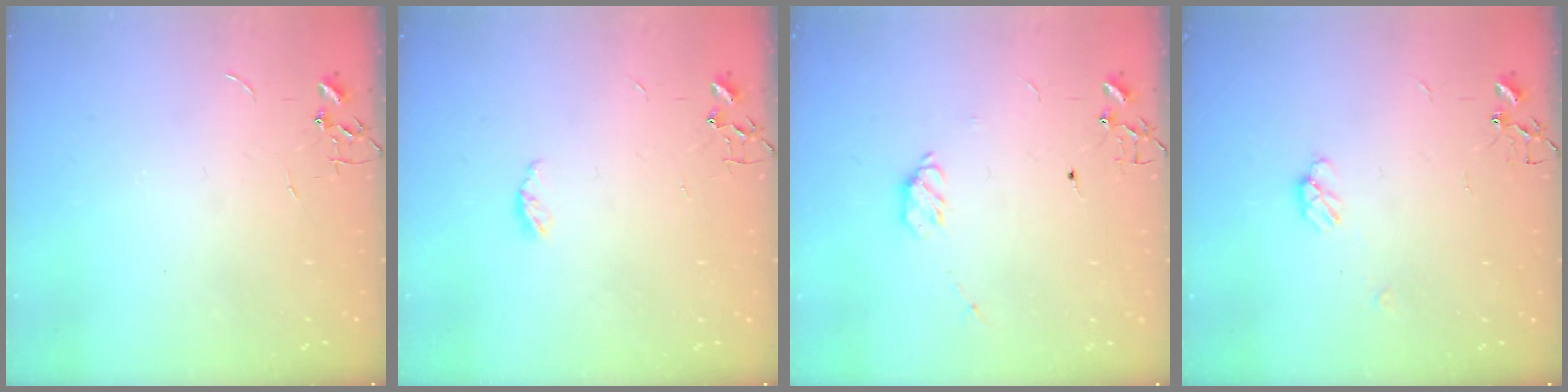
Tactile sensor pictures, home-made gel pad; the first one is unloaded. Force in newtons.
{"total": 4.4, "press": 4.3, "slide": 0.6}
{"total": 6.1, "press": 6.0, "slide": 1.0}
{"total": 4.1, "press": 4.0, "slide": 0.3}